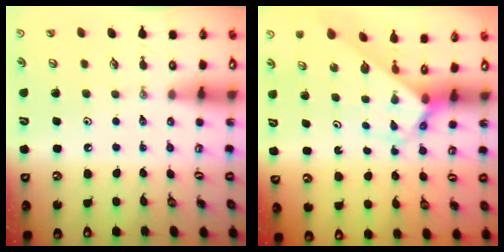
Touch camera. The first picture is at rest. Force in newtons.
{"total": 2.7, "press": 2.7, "slide": 0.2}